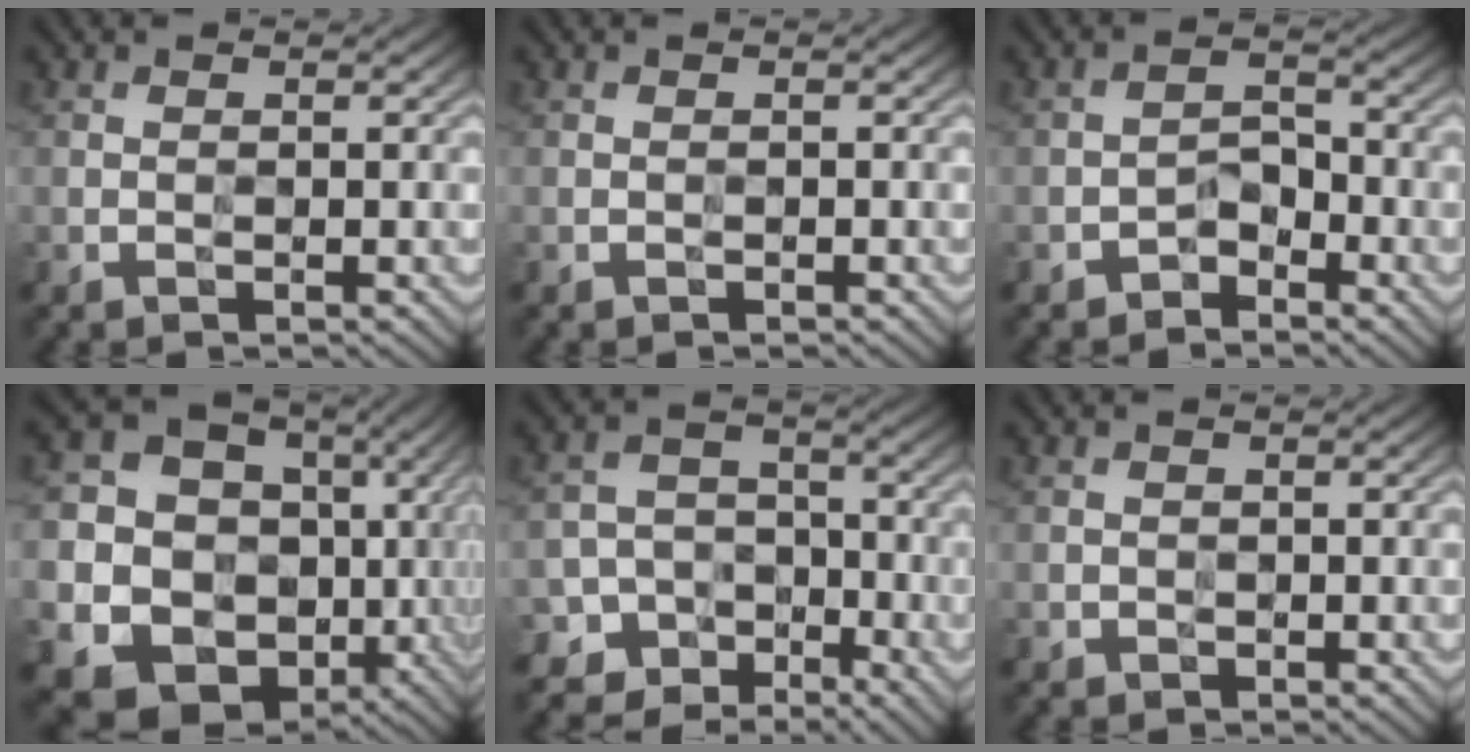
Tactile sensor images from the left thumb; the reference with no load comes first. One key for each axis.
{"total": 0.0}
{"total": 3.1, "fx": -2.3, "fy": 1.8, "fz": 1.1, "tx": -0.017, "ty": 0.009, "tz": -0.046}
{"total": 18.0, "fx": -0.9, "fy": 16.2, "fz": 7.8, "tx": -0.183, "ty": -0.049, "tz": 0.016}
{"total": 6.9, "fx": -4.2, "fy": 5.4, "fz": 1.0, "tx": -0.020, "ty": -0.004, "tz": -0.099}
{"total": 1.0, "fx": 0.0, "fy": 1.0, "fz": 0.1, "tx": -0.004, "ty": -0.008, "tz": -0.001}